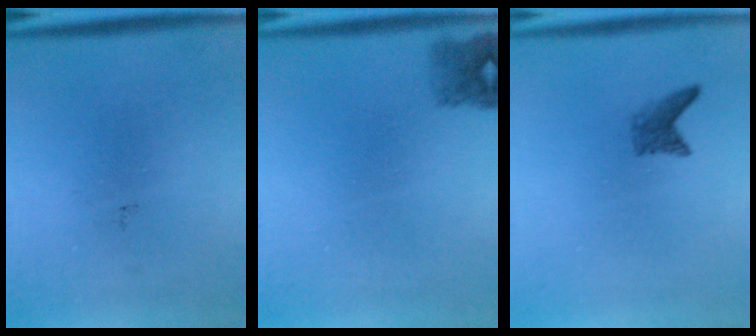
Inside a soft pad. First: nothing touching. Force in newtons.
{"total": 2.3}
{"total": 1.7}